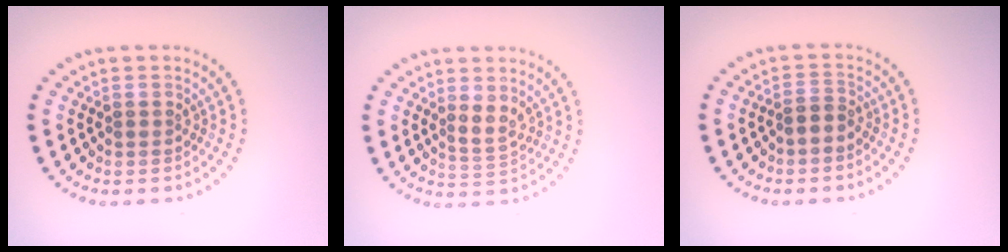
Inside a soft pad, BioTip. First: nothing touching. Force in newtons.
{"total": 1.7, "press": 1.3, "slide": 1.0}
{"total": 1.6, "press": 1.4, "slide": 0.8}